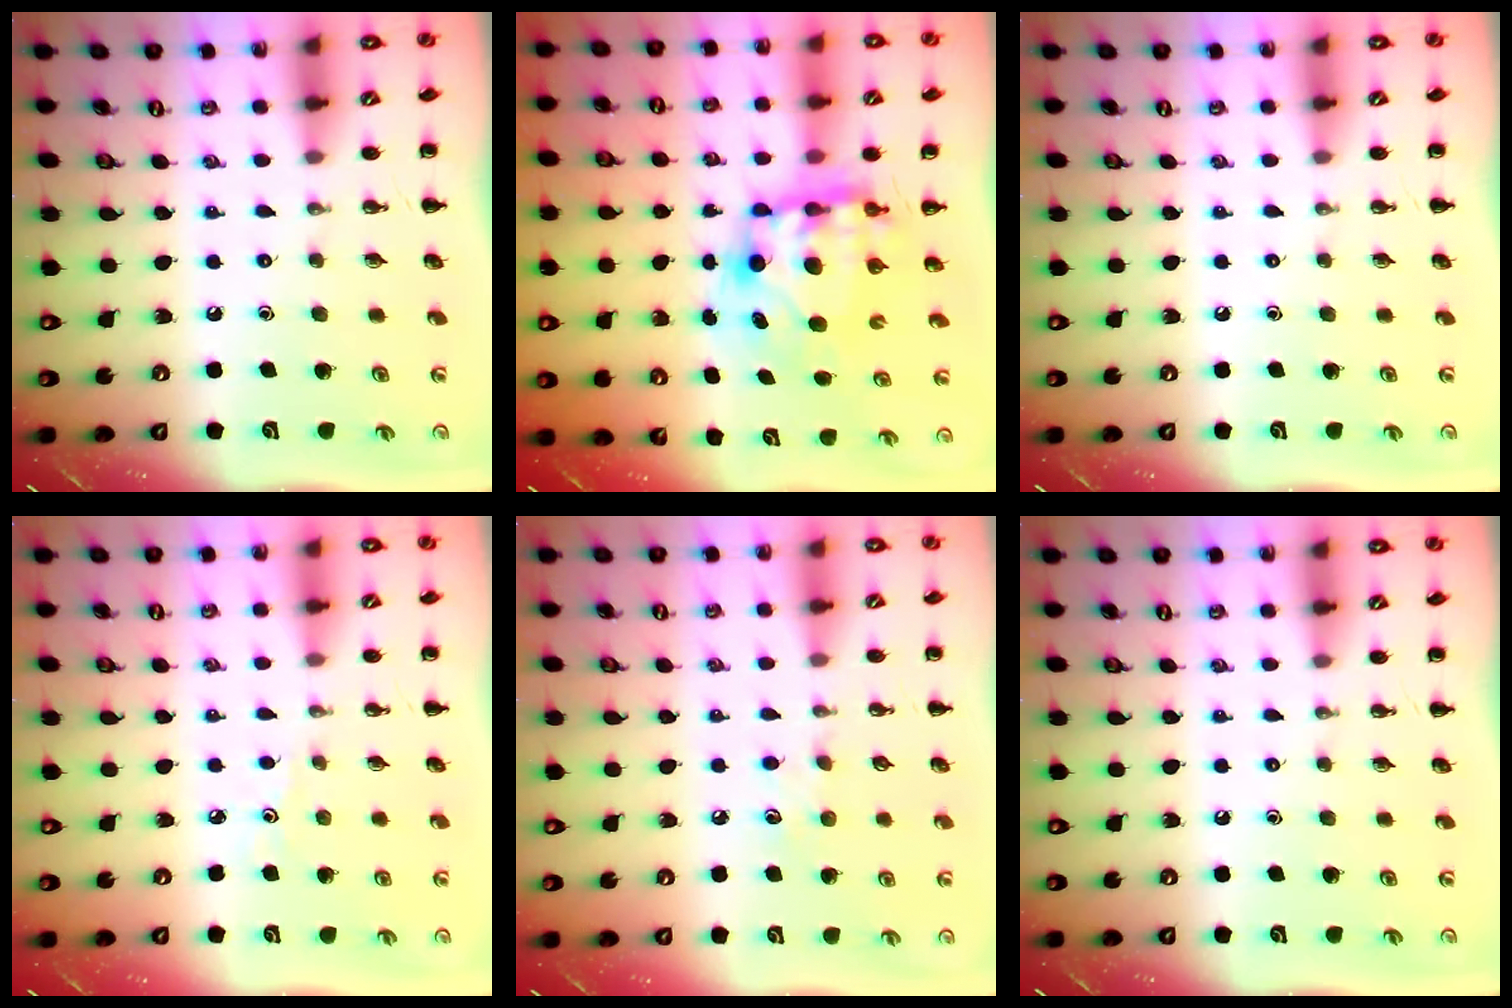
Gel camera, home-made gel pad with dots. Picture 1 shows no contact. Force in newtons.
{"total": 9.1, "press": 8.9, "slide": 2.2}
{"total": 0.0}
{"total": 2.2, "press": 2.0, "slide": 0.9}
{"total": 4.9, "press": 4.8, "slide": 1.3}
{"total": 0.0}